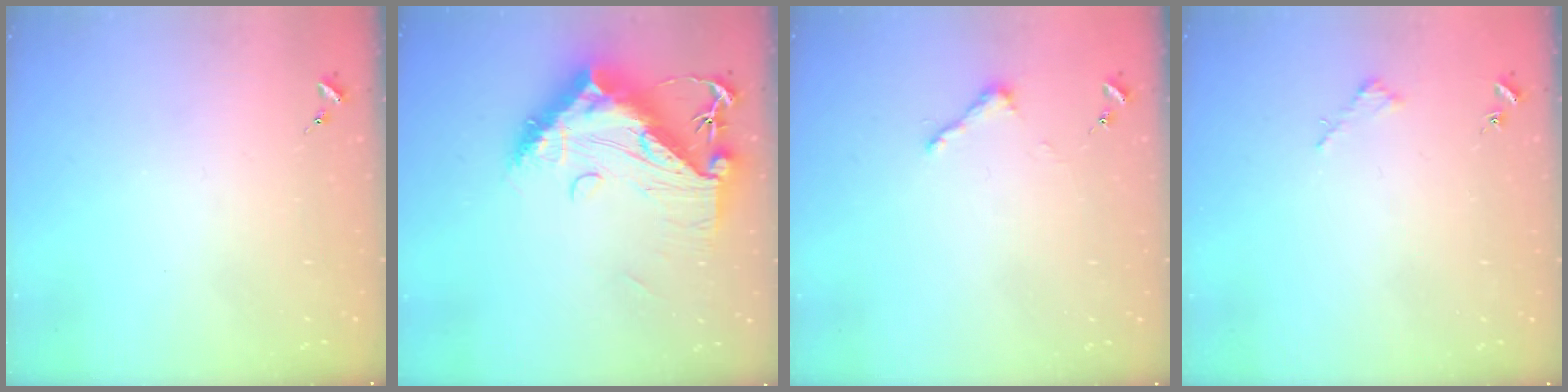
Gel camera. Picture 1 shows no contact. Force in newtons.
{"total": 16.8, "press": 16.7, "slide": 1.4}
{"total": 3.3, "press": 3.3, "slide": 0.3}
{"total": 1.9, "press": 1.9, "slide": 0.2}